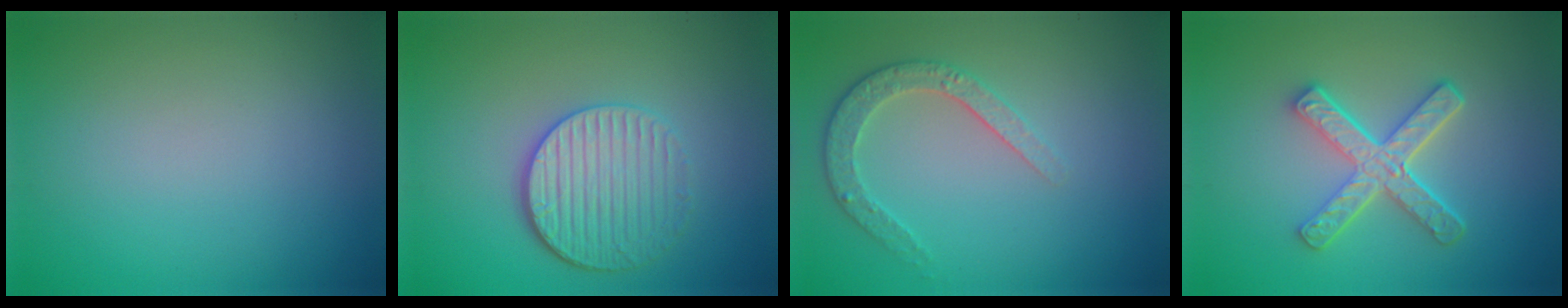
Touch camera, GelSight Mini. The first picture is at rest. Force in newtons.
{"total": 4.3, "press": 3.6, "slide": 2.3}
{"total": 2.6, "press": 2.5, "slide": 0.8}
{"total": 4.9, "press": 3.7, "slide": 3.2}